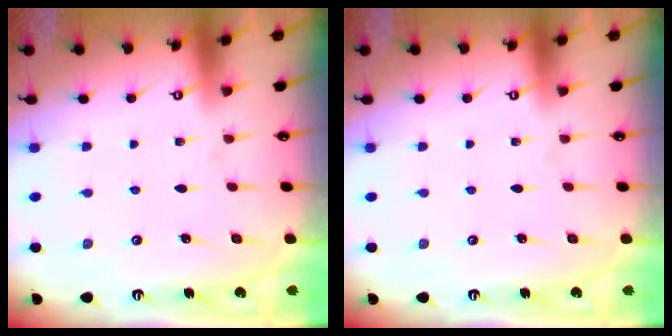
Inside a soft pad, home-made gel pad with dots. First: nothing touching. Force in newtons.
{"total": 0.0}